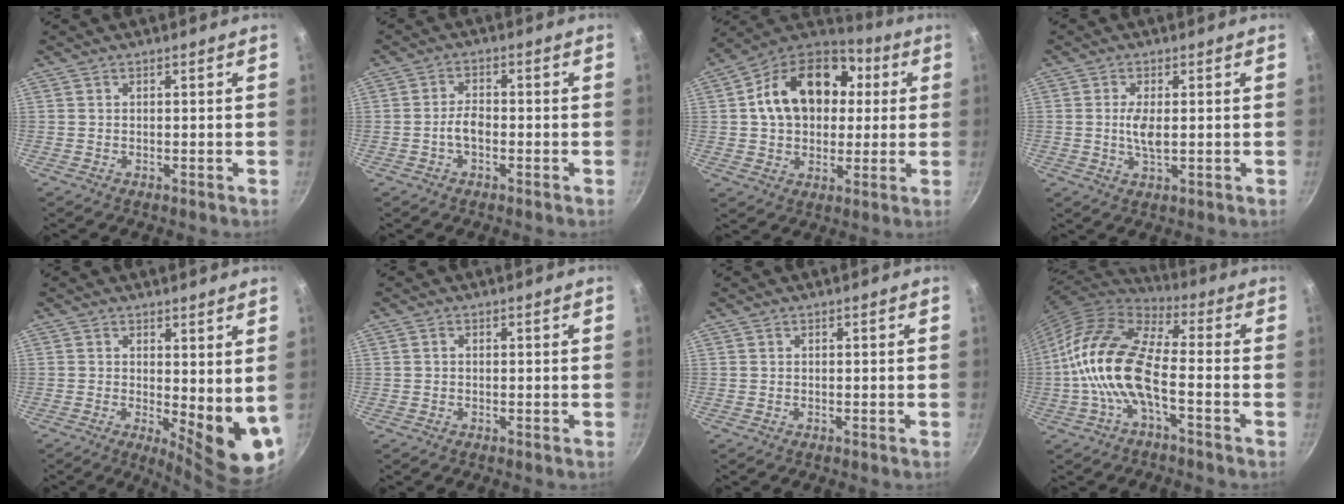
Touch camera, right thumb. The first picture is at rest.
{"total": 3.5, "force": [-1.1, 1.9, 2.7], "torque": [-0.047, 0.020, -0.023]}
{"total": 20.9, "force": [3.9, 15.2, 13.7], "torque": [-0.209, 0.031, 0.053]}
{"total": 4.2, "force": [0.2, 1.6, 3.9], "torque": [-0.084, -0.003, 0.004]}
{"total": 10.0, "force": [1.2, 3.8, 9.1], "torque": [-0.105, -0.029, 0.023]}
{"total": 0.6, "force": [0.1, 0.5, 0.4], "torque": [-0.007, 0.004, 0.001]}
{"total": 0.0}
{"total": 16.4, "force": [-3.4, 7.0, 14.4], "torque": [-0.279, 0.036, -0.080]}